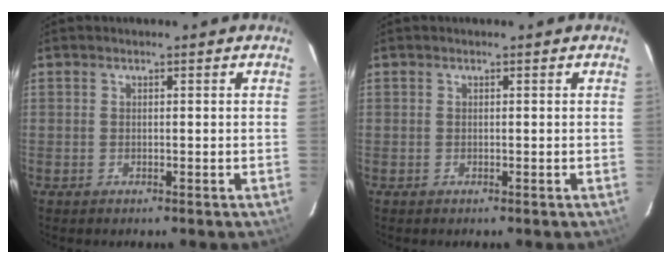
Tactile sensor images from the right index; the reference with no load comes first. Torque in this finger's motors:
{"motor_torque": [-0.01, 0.00, 0.02, 0.00]}